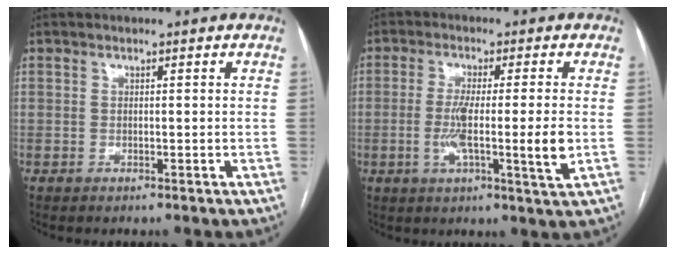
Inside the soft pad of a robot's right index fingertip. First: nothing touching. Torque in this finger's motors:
{"motor_torque": [1.73, -0.26, 0.86, 0.18]}